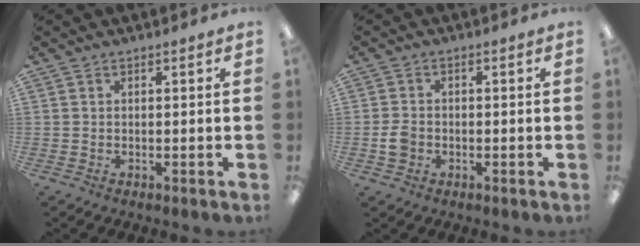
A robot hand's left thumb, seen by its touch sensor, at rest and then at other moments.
{"total": 3.6, "force": [-1.0, 2.9, 1.9], "torque": [-0.029, 0.008, -0.018]}